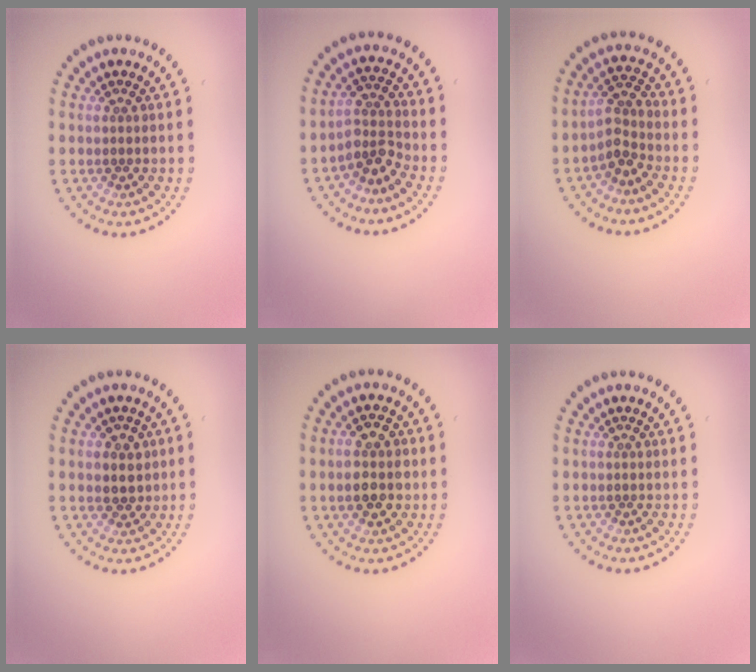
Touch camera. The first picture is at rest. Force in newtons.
{"total": 2.8, "press": 2.0, "slide": 1.9}
{"total": 2.4, "press": 1.9, "slide": 1.5}
{"total": 2.3, "press": 2.1, "slide": 0.8}
{"total": 3.7, "press": 3.7, "slide": 0.1}
{"total": 0.0}